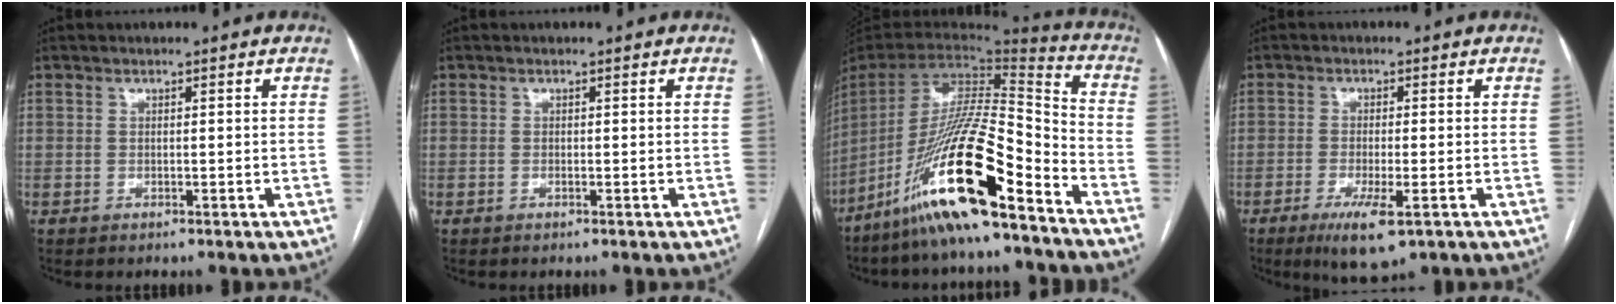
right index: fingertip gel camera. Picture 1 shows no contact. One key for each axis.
{"total": 0.0}
{"total": 22.4, "fx": -14.3, "fy": 2.3, "fz": 17.0, "tx": -0.337, "ty": -0.028, "tz": -0.263}
{"total": 6.7, "fx": -3.4, "fy": 1.2, "fz": 5.6, "tx": -0.101, "ty": -0.017, "tz": -0.053}